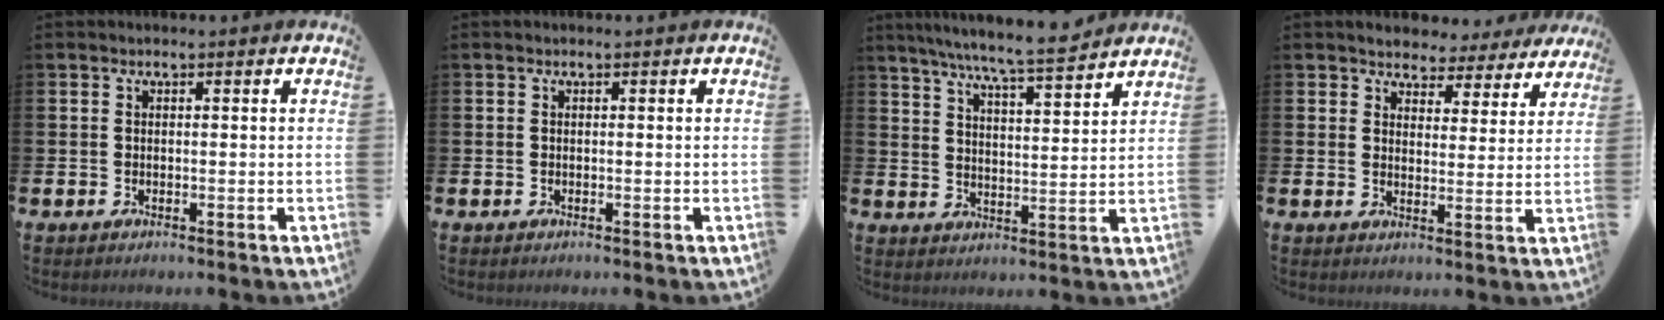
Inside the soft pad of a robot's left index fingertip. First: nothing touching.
{"total": 0.0}
{"total": 7.7, "force": [7.2, -0.2, 2.7], "torque": [-0.070, -0.044, 0.126]}
{"total": 3.5, "force": [3.3, 1.3, -0.1], "torque": [-0.016, -0.023, 0.053]}